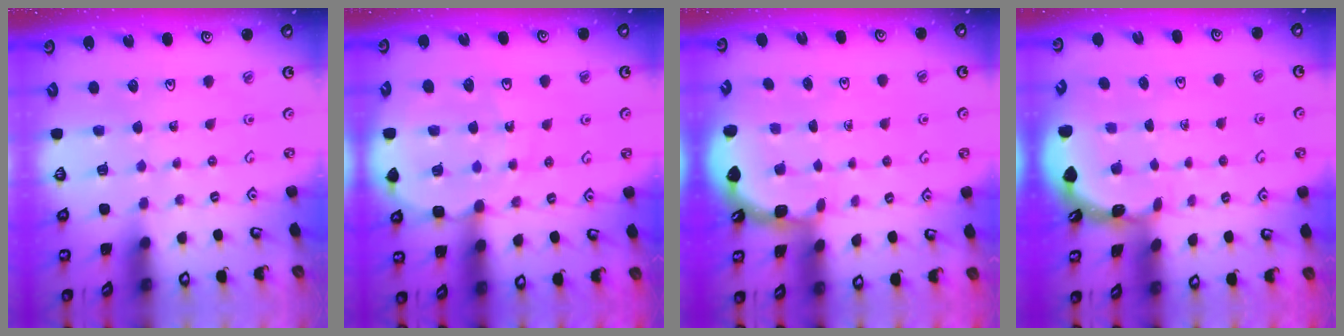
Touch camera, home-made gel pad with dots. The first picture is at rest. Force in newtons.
{"total": 9.7, "press": 9.2, "slide": 2.9}
{"total": 2.1, "press": 2.1, "slide": 0.2}
{"total": 1.7, "press": 1.6, "slide": 0.1}